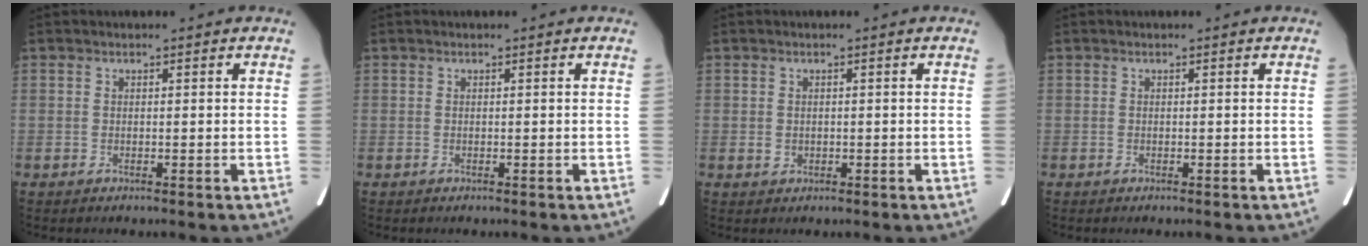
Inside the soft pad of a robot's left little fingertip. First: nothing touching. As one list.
[{"total": 0.0}, {"total": 1.2, "force": [-0.1, 1.0, 0.5], "torque": [-0.012, 0.000, 0.003]}, {"total": 0.0}]